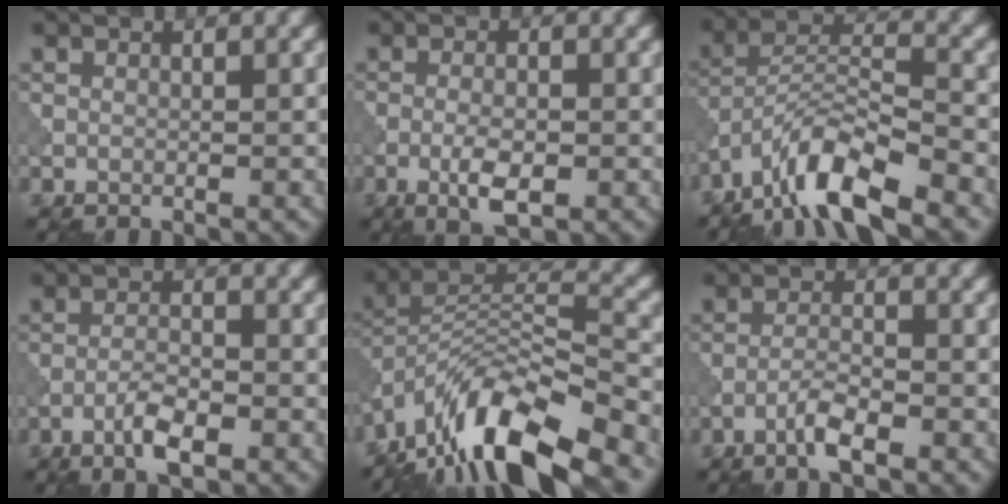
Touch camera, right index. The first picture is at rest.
{"total": 3.1, "force": [-1.2, 1.1, 2.7], "torque": [-0.052, -0.001, -0.023]}
{"total": 8.2, "force": [-5.9, 2.0, 5.3], "torque": [-0.092, 0.005, -0.121]}
{"total": 2.8, "force": [-1.5, 0.7, 2.2], "torque": [-0.047, 0.005, -0.034]}
{"total": 13.0, "force": [-9.2, 4.1, 8.3], "torque": [-0.150, 0.019, -0.174]}
{"total": 2.5, "force": [-1.6, 0.3, 1.9], "torque": [-0.040, 0.007, -0.037]}